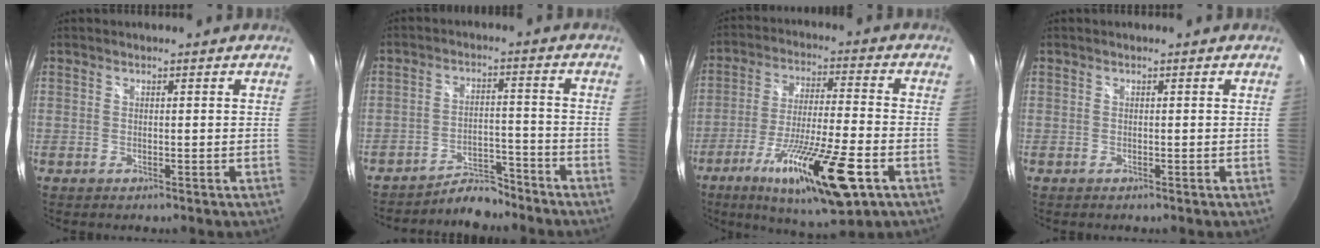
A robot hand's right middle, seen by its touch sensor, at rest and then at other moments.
{"total": 6.5, "force": [-6.2, 1.6, 1.0], "torque": [-0.026, 0.012, -0.099]}
{"total": 19.2, "force": [-9.4, 3.3, 16.4], "torque": [-0.302, -0.044, -0.157]}
{"total": 0.0}